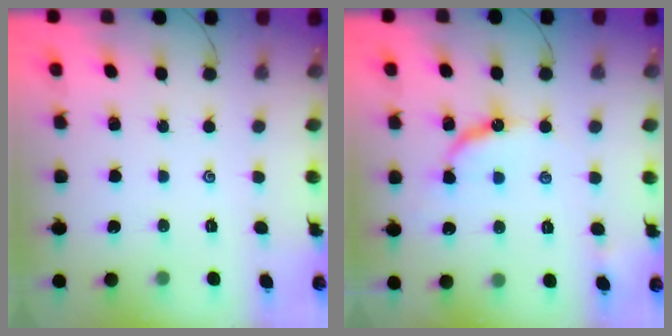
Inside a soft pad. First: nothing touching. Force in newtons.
{"total": 10.5, "press": 10.4, "slide": 0.8}